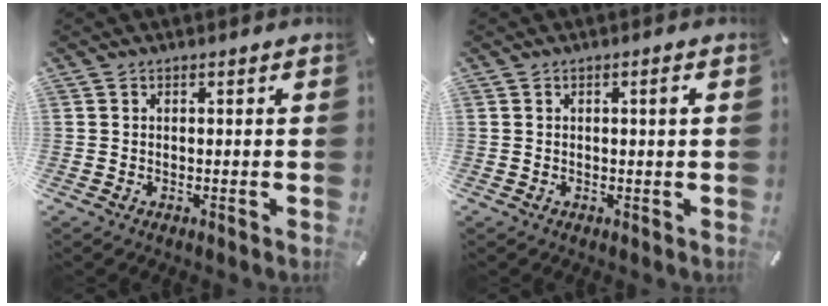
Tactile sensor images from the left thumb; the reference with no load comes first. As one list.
[{"total": 1.5, "force": [0.4, 0.1, 1.5], "torque": [-0.020, -0.004, 0.003]}]